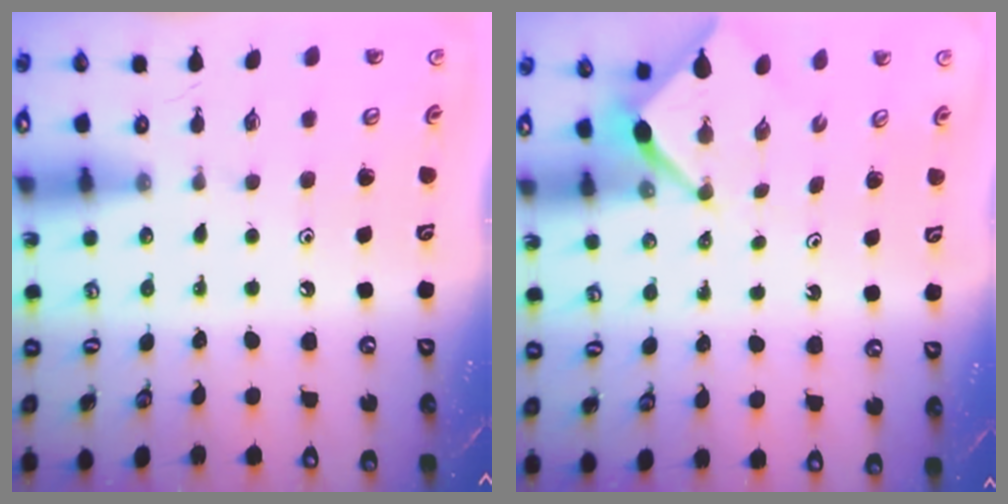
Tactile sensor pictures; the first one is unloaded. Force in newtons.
{"total": 3.5, "press": 3.5, "slide": 0.3}